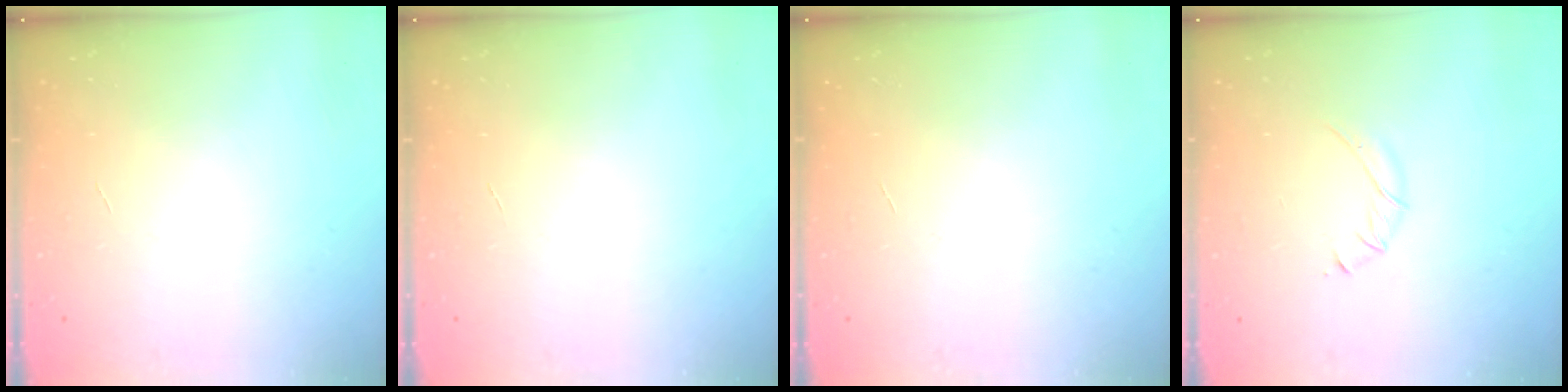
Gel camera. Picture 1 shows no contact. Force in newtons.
{"total": 0.0}
{"total": 0.0}
{"total": 3.2, "press": 3.1, "slide": 0.7}